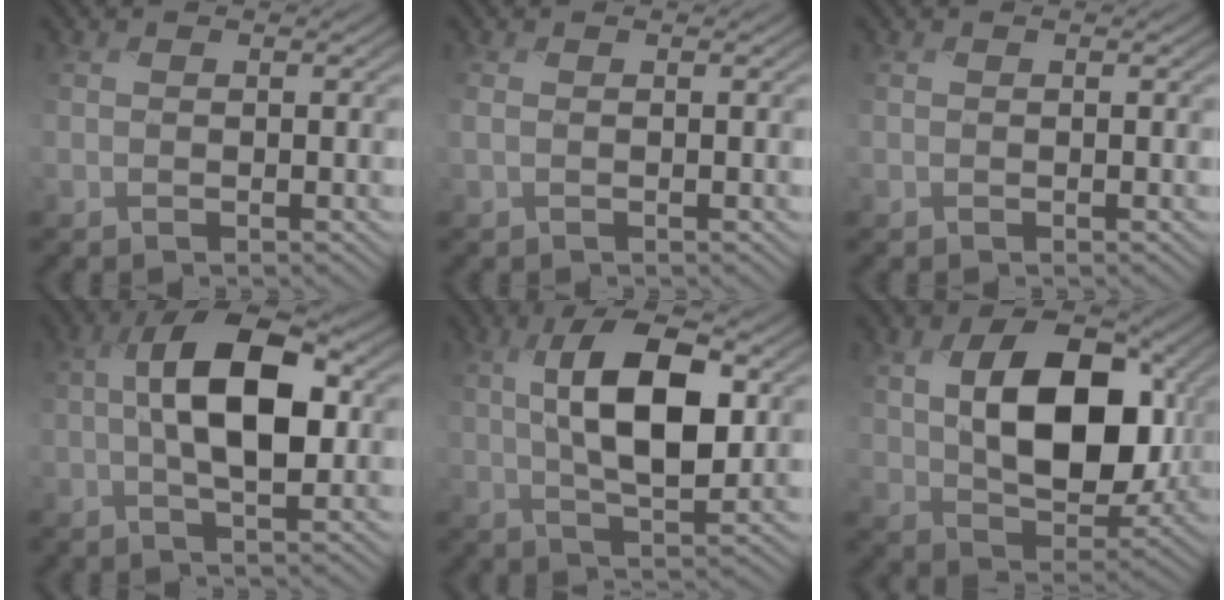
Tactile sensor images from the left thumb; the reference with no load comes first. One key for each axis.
{"total": 0.8, "fx": 0.1, "fy": 0.2, "fz": 0.8, "tx": -0.023, "ty": 0.002, "tz": 0.000}
{"total": 0.0}
{"total": 10.4, "fx": 0.2, "fy": 3.9, "fz": 9.6, "tx": -0.170, "ty": 0.015, "tz": -0.006}
{"total": 10.9, "fx": 1.7, "fy": 4.4, "fz": 9.8, "tx": -0.181, "ty": 0.005, "tz": 0.027}
{"total": 13.0, "fx": 2.2, "fy": 8.1, "fz": 9.9, "tx": -0.177, "ty": -0.004, "tz": 0.043}